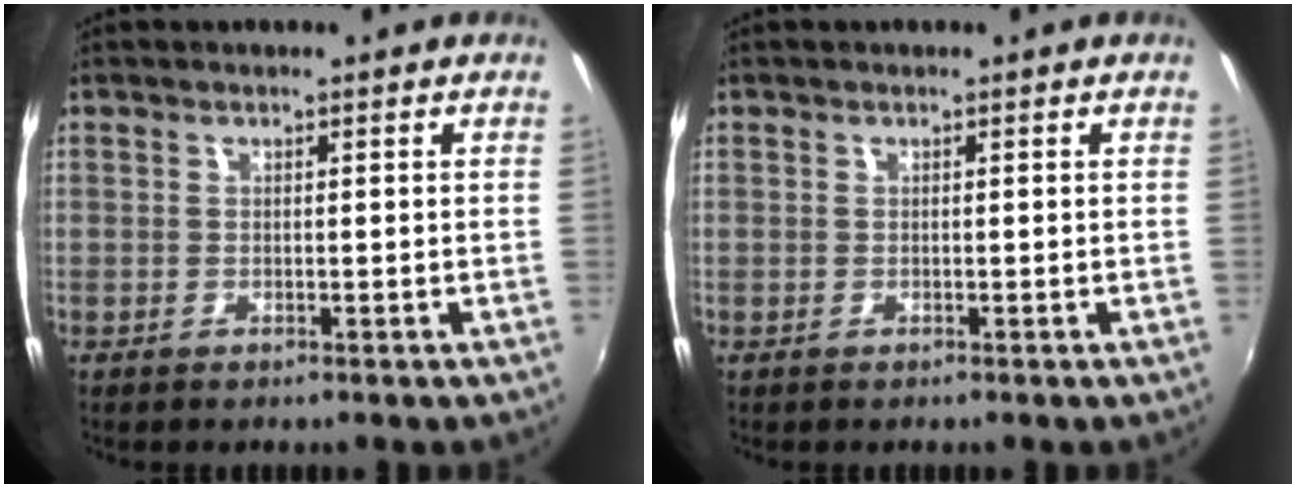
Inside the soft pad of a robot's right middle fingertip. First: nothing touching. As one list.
[{"total": 0.0}]